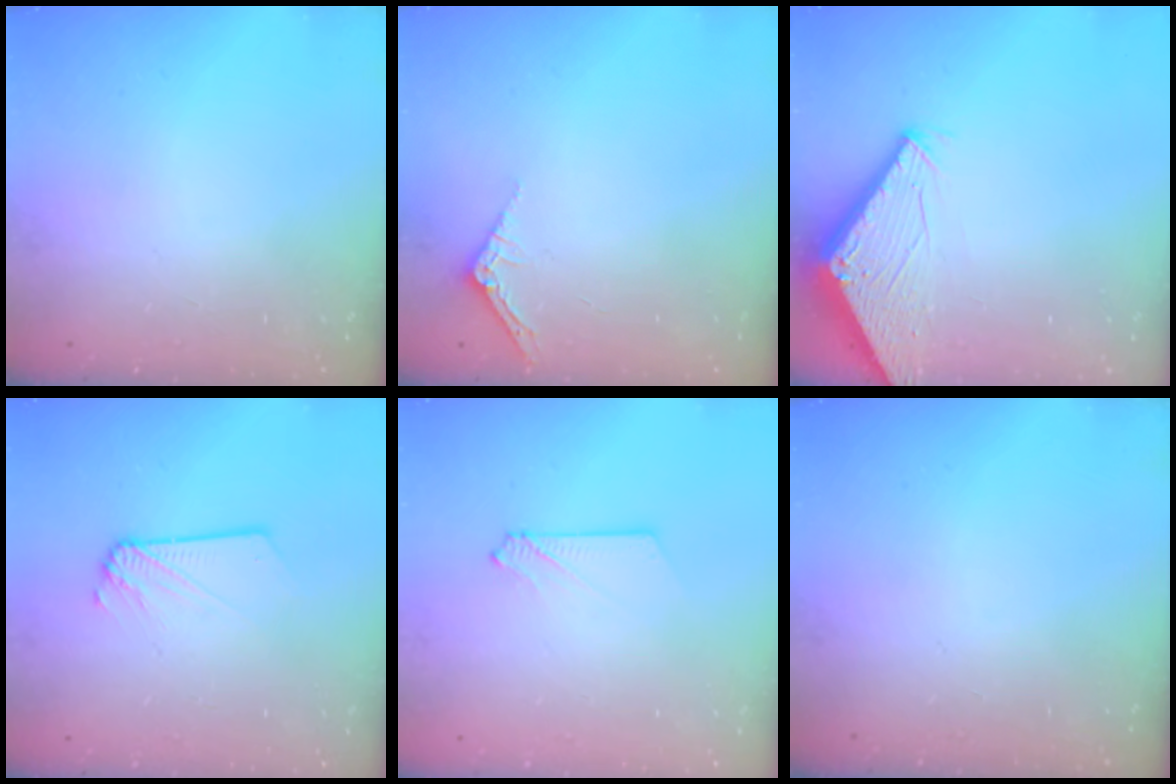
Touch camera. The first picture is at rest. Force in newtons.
{"total": 2.5, "press": 2.5, "slide": 0.2}
{"total": 2.8, "press": 2.8, "slide": 0.2}
{"total": 2.1, "press": 2.1, "slide": 0.3}
{"total": 2.6, "press": 2.6, "slide": 0.3}
{"total": 0.0}